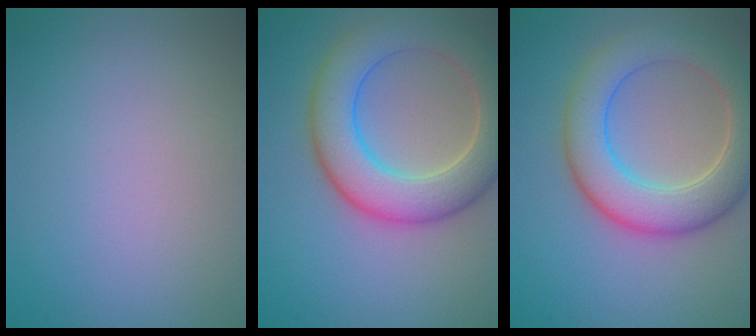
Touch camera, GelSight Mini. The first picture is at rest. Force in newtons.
{"total": 8.1, "press": 8.1, "slide": 0.5}
{"total": 7.4, "press": 7.4, "slide": 0.5}